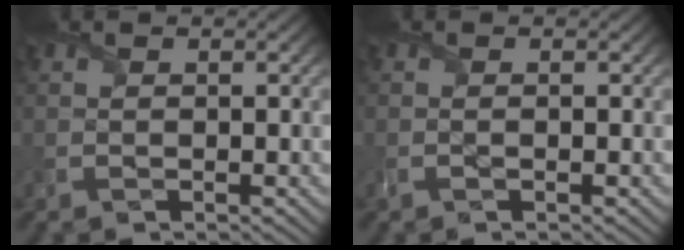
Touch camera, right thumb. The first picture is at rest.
{"total": 0.0}